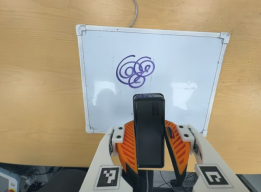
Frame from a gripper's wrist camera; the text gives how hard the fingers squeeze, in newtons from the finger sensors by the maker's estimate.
{"total": 6.7, "left": 5.4, "right": 8.1}